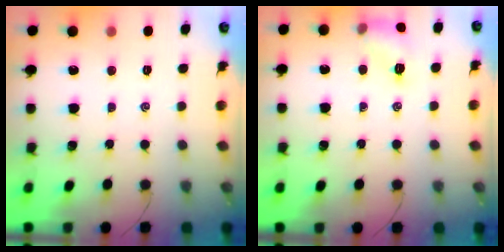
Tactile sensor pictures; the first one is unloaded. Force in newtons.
{"total": 10.3, "press": 10.2, "slide": 1.1}